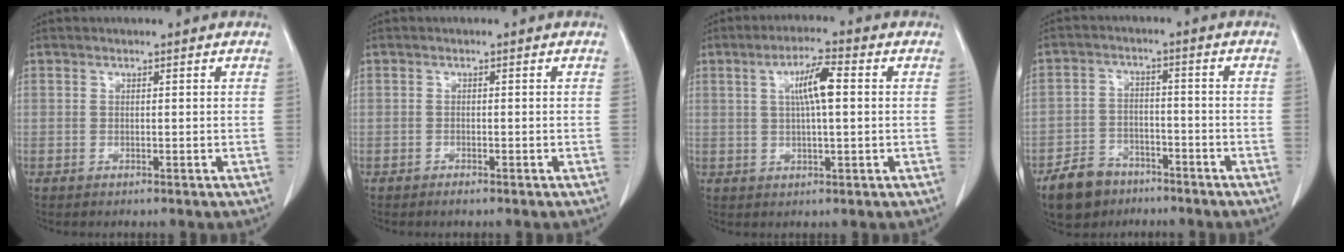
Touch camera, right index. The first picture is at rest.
{"total": 0.8, "force": [-0.7, 0.1, 0.4], "torque": [-0.013, -0.003, -0.009]}
{"total": 6.0, "force": [1.2, 0.7, 5.9], "torque": [-0.105, 0.010, 0.020]}
{"total": 7.5, "force": [-5.5, 4.6, 2.2], "torque": [-0.059, 0.002, -0.092]}